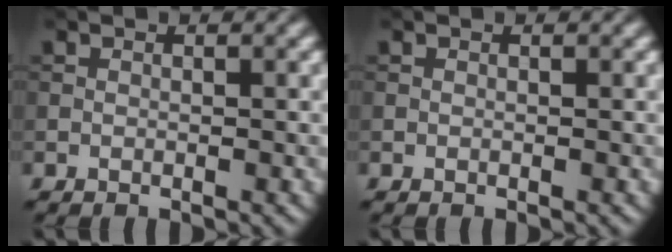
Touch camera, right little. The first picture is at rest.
{"total": 0.0}